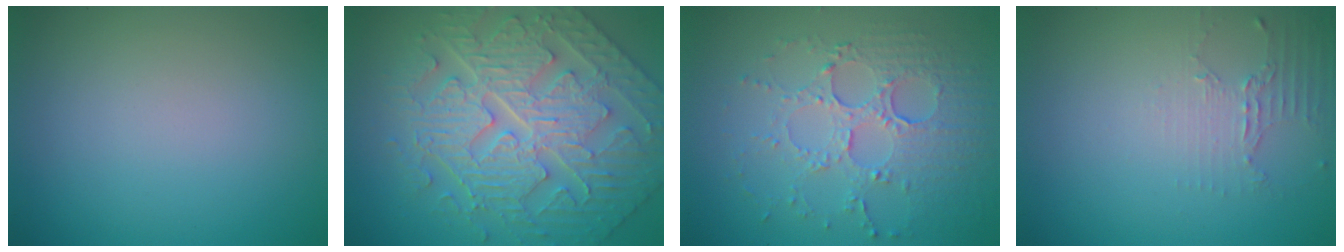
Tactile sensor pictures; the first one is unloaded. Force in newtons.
{"total": 7.2, "press": 6.2, "slide": 3.7}
{"total": 5.6, "press": 3.9, "slide": 4.1}
{"total": 2.1, "press": 1.5, "slide": 1.4}